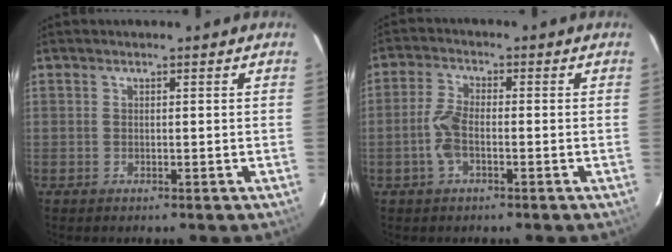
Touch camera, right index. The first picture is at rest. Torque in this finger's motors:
{"motor_torque": [0.71, -0.14, 0.44, 0.12]}